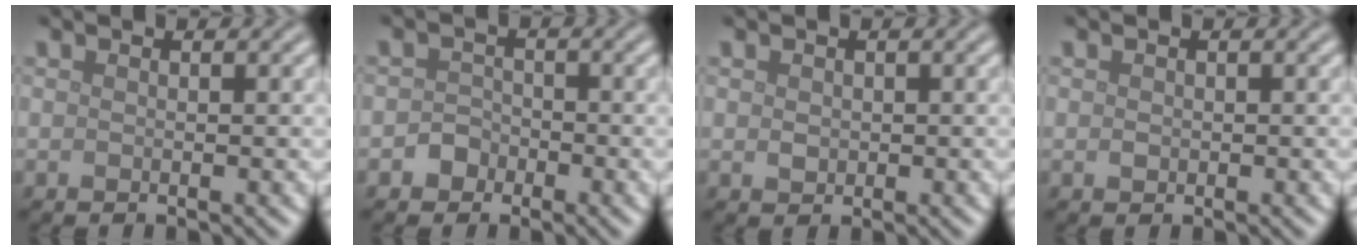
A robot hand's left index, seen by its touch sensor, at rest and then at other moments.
{"total": 1.7, "force": [-0.9, 1.4, 0.3], "torque": [0.003, 0.006, -0.018]}
{"total": 1.0, "force": [0.1, 0.9, 0.5], "torque": [-0.008, -0.002, 0.004]}
{"total": 0.6, "force": [0.0, 0.5, 0.3], "torque": [-0.002, -0.002, -0.001]}